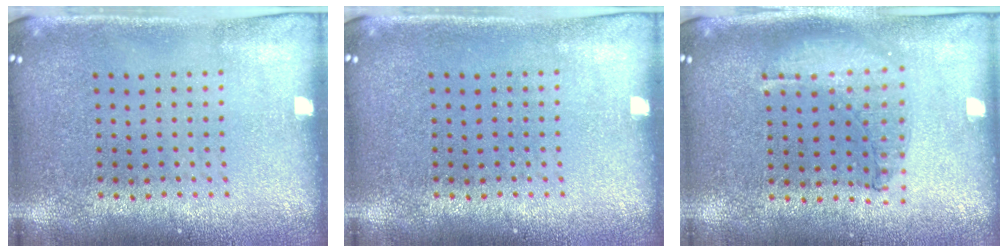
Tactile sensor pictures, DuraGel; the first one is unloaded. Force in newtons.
{"total": 0.0}
{"total": 0.9, "press": 0.9, "slide": 0.2}